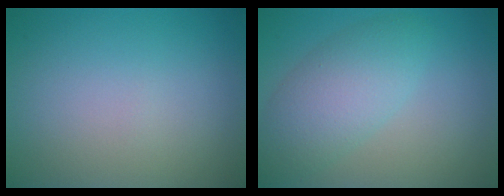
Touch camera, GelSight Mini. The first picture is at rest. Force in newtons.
{"total": 4.8, "press": 4.8, "slide": 0.2}